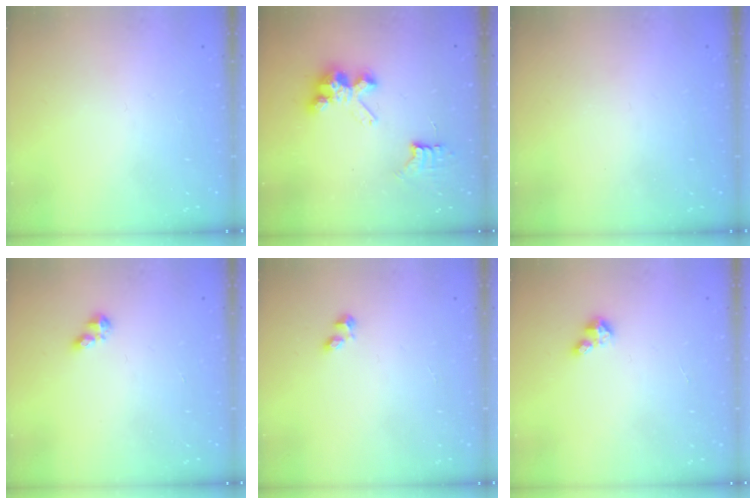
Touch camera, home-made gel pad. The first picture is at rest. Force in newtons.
{"total": 7.9, "press": 7.9, "slide": 0.6}
{"total": 0.7, "press": 0.6, "slide": 0.4}
{"total": 2.8, "press": 2.8, "slide": 0.4}
{"total": 1.7, "press": 1.6, "slide": 0.6}
{"total": 2.7, "press": 2.7, "slide": 0.3}